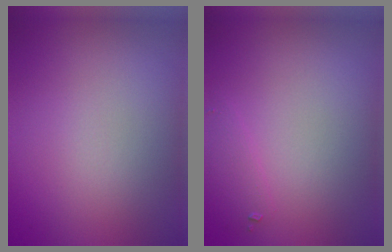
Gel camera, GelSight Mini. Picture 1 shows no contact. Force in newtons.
{"total": 1.1, "press": 1.1, "slide": 0.1}